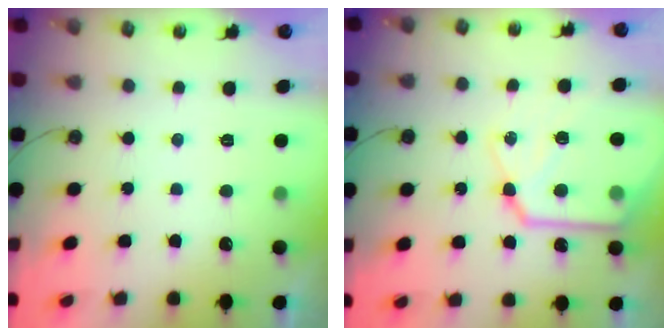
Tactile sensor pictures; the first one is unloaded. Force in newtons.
{"total": 18.1, "press": 18.0, "slide": 1.7}